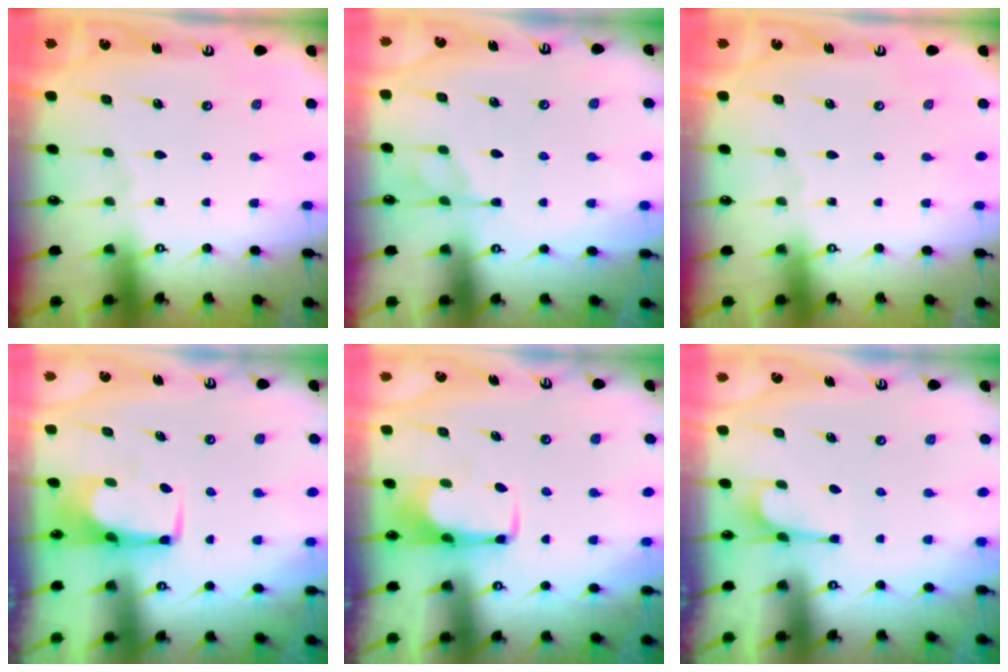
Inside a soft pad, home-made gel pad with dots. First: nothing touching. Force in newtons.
{"total": 1.3, "press": 0.4, "slide": 1.2}
{"total": 0.0}
{"total": 0.8, "press": 0.7, "slide": 0.4}
{"total": 1.6, "press": 1.6, "slide": 0.2}
{"total": 1.2, "press": 0.4, "slide": 1.1}